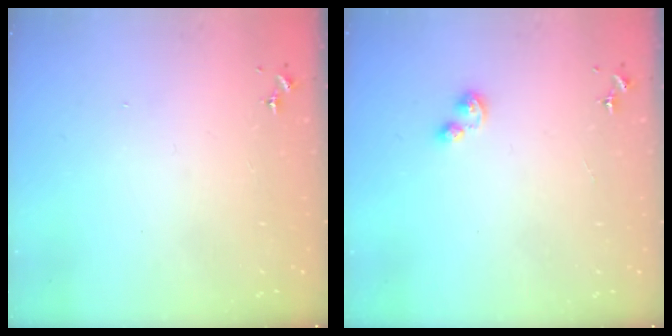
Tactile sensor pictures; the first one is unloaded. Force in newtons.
{"total": 3.7, "press": 3.6, "slide": 0.5}